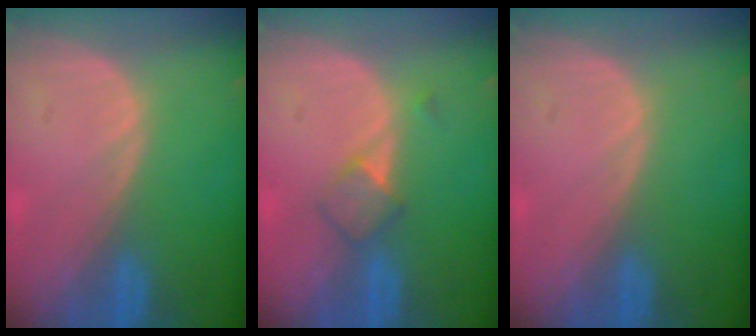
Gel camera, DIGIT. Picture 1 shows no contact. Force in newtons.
{"total": 3.2, "press": 3.0, "slide": 1.2}
{"total": 0.0}